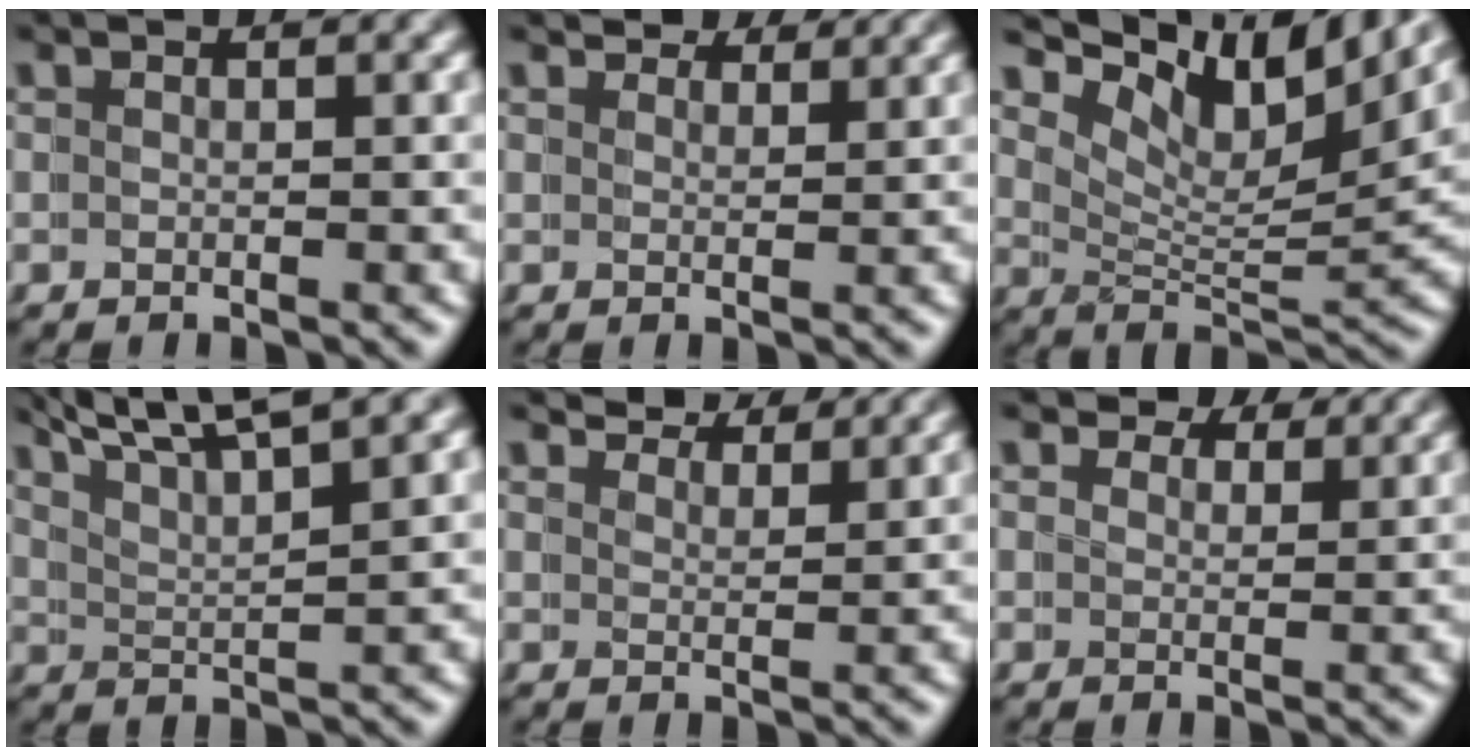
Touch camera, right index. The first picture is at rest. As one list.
[{"total": 3.4, "force": [3.4, -0.3, 0.2], "torque": [0.007, 0.003, 0.052]}, {"total": 9.0, "force": [6.3, 2.5, 6.0], "torque": [-0.091, 0.009, 0.093]}, {"total": 6.0, "force": [5.4, 0.2, 2.6], "torque": [-0.042, 0.009, 0.083]}, {"total": 4.5, "force": [4.5, -0.6, 0.6], "torque": [0.003, 0.008, 0.069]}, {"total": 2.8, "force": [2.8, 0.2, 0.2], "torque": [0.000, -0.002, 0.044]}]